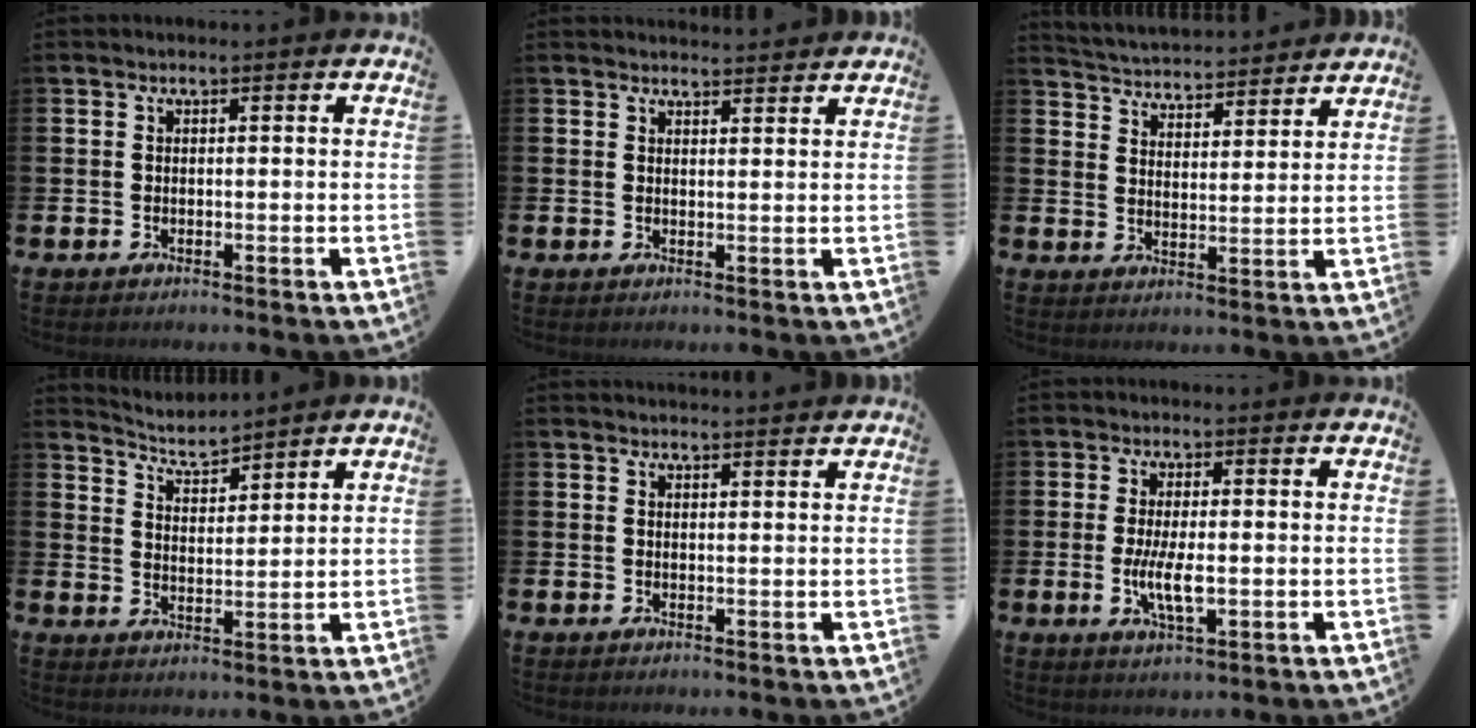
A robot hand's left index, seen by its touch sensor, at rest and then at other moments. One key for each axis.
{"total": 2.3, "fx": 2.3, "fy": 0.1, "fz": -0.2, "tx": 0.007, "ty": -0.016, "tz": 0.040}
{"total": 4.6, "fx": 4.6, "fy": 0.6, "fz": -0.2, "tx": -0.014, "ty": -0.039, "tz": 0.078}
{"total": 4.1, "fx": 4.0, "fy": 0.6, "fz": 0.6, "tx": -0.032, "ty": -0.025, "tz": 0.071}
{"total": 1.7, "fx": 1.7, "fy": -0.1, "fz": 0.0, "tx": 0.006, "ty": -0.012, "tz": 0.030}
{"total": 5.0, "fx": -0.6, "fy": 1.8, "fz": 4.7, "tx": -0.090, "ty": 0.001, "tz": -0.011}